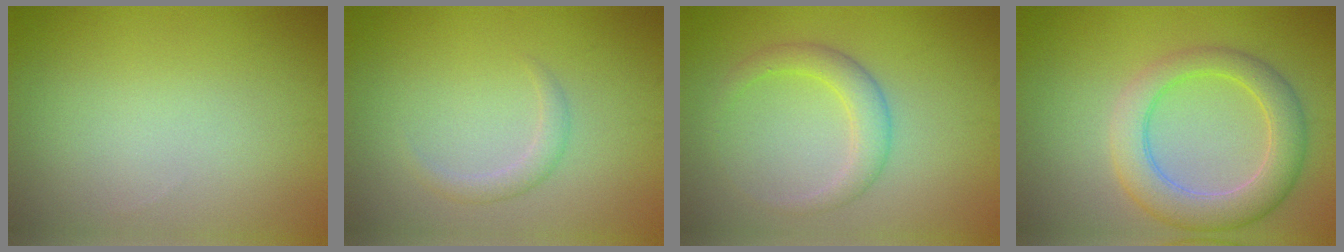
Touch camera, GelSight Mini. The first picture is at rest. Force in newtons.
{"total": 1.4, "press": 1.4, "slide": 0.1}
{"total": 2.7, "press": 2.7, "slide": 0.1}
{"total": 5.7, "press": 5.7, "slide": 0.2}